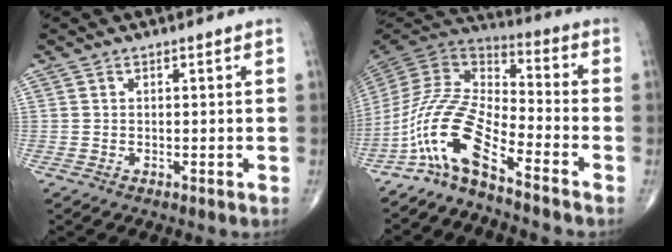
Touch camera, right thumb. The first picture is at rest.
{"total": 13.4, "force": [-9.1, 3.4, 9.3], "torque": [-0.199, 0.078, -0.186]}